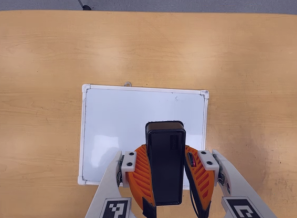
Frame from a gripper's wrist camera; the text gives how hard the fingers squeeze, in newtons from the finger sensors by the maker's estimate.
{"total": 6.0, "left": 5.4, "right": 6.6}